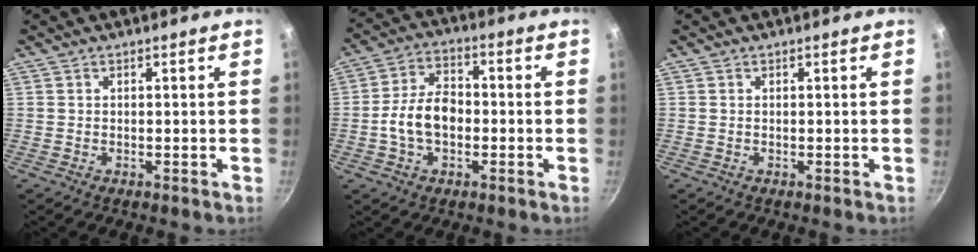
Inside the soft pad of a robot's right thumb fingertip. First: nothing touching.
{"total": 9.5, "force": [-1.6, 6.3, 6.9], "torque": [-0.106, 0.030, -0.038]}
{"total": 0.0}